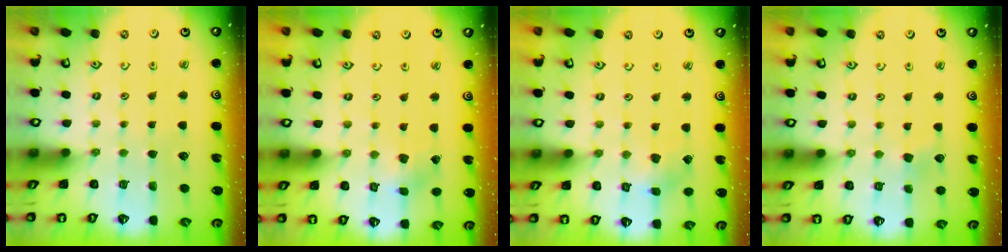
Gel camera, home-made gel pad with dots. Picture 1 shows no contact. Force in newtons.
{"total": 2.0, "press": 2.0, "slide": 0.1}
{"total": 2.7, "press": 2.7, "slide": 0.3}
{"total": 3.7, "press": 3.7, "slide": 0.4}